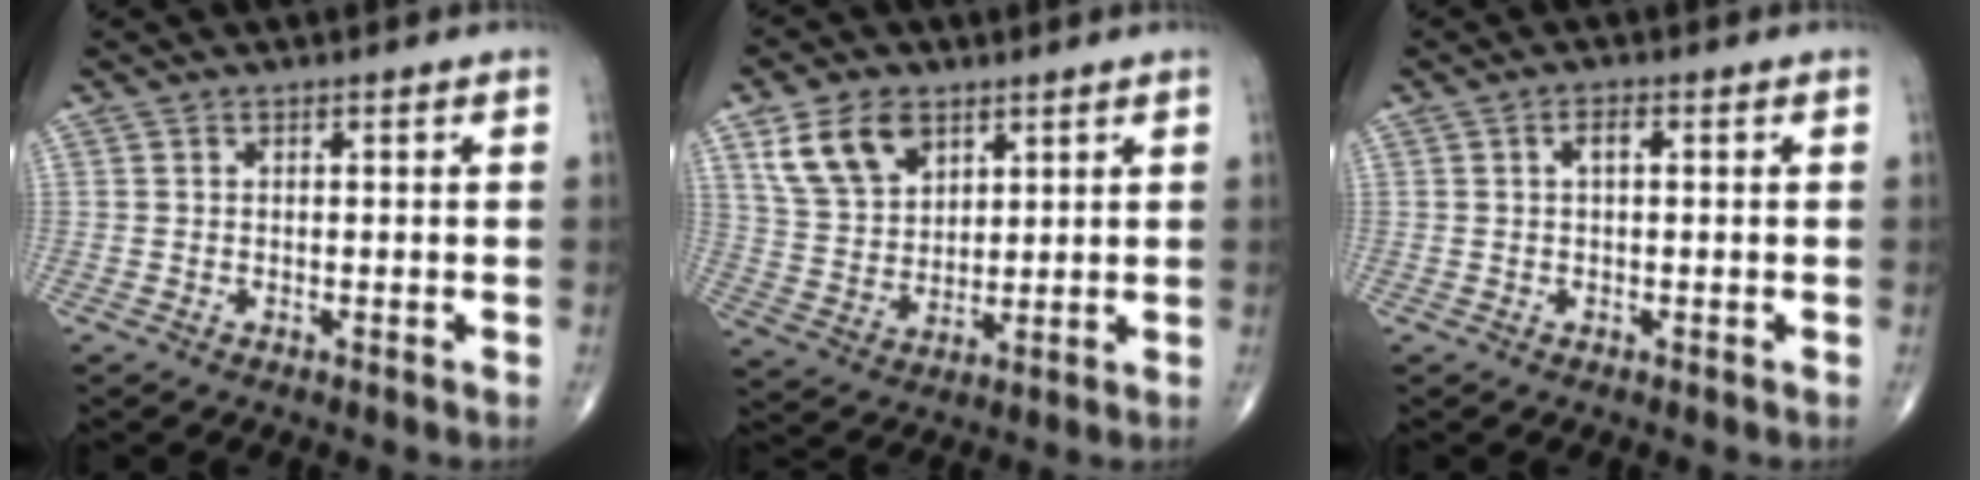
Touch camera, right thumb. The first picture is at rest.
{"total": 11.1, "force": [5.8, 7.2, 6.2], "torque": [-0.097, -0.021, 0.119]}
{"total": 1.7, "force": [0.4, 0.7, 1.5], "torque": [-0.030, 0.005, 0.006]}